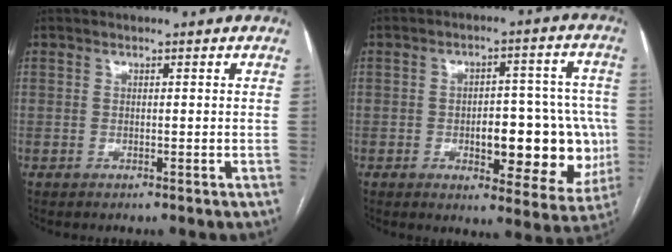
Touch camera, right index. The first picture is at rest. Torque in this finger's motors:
{"motor_torque": [0.69, -0.53, 0.53, 0.08]}